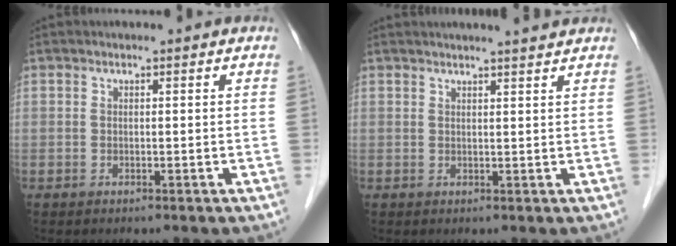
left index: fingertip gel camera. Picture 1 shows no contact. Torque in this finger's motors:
{"motor_torque": [-0.04, -0.94, 0.13, 0.01]}